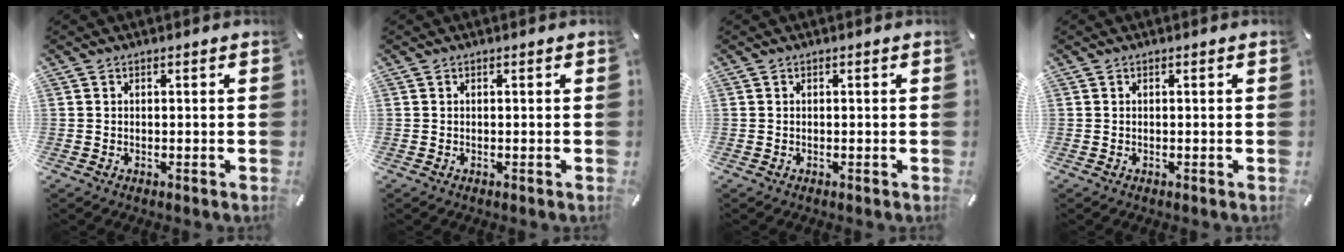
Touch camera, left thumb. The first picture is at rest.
{"total": 0.0}
{"total": 0.0}
{"total": 0.0}